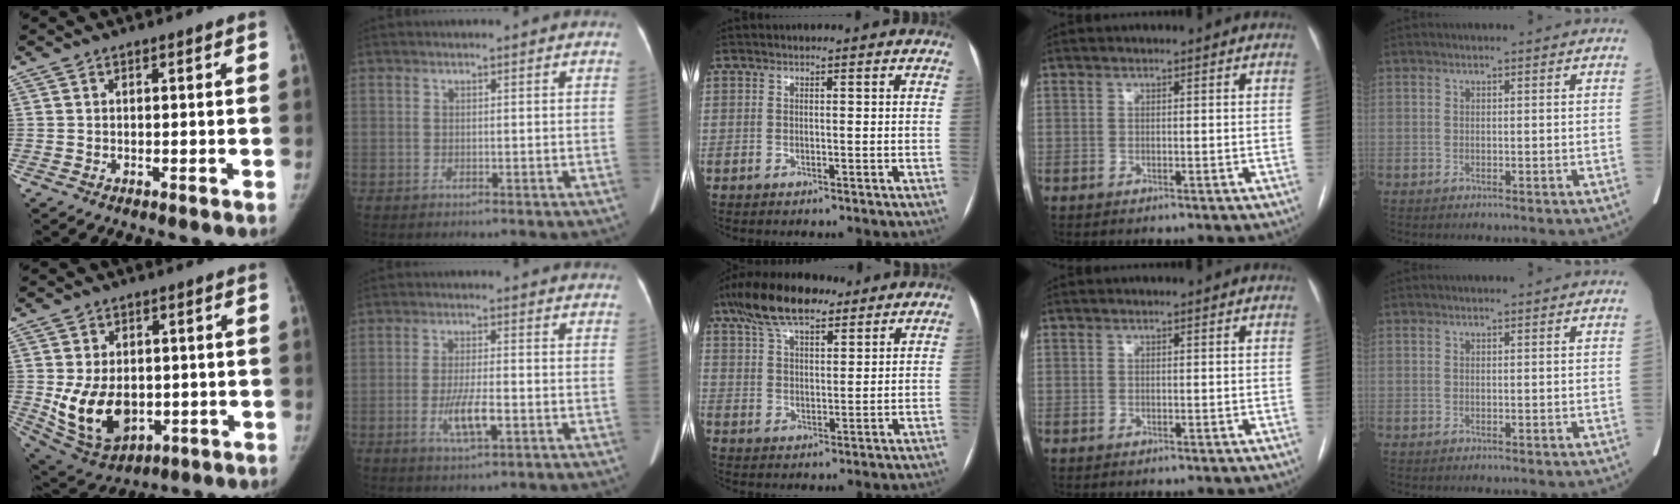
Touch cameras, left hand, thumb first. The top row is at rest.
{"thumb": {"total": 13.8, "force": [-1.5, 9.7, 9.8], "torque": [-0.145, -0.007, 0.003]}, "index": {"total": 5.3, "force": [-1.6, 0.9, 4.9], "torque": [-0.100, -0.007, -0.027]}, "middle": {"total": 11.8, "force": [8.5, 4.1, 7.1], "torque": [-0.142, 0.030, 0.152]}}